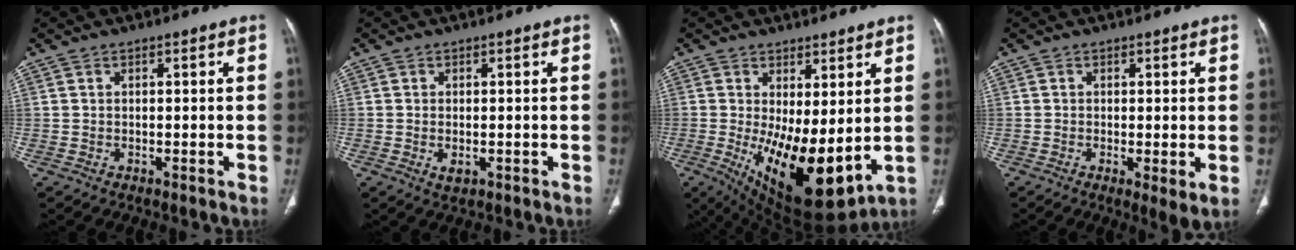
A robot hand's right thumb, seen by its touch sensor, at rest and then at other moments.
{"total": 1.9, "force": [-0.6, 1.0, 1.5], "torque": [-0.030, -0.003, -0.007]}
{"total": 16.3, "force": [-1.1, 6.6, 14.9], "torque": [-0.245, -0.037, 0.009]}
{"total": 3.8, "force": [-0.7, 0.8, 3.6], "torque": [-0.068, -0.017, -0.014]}